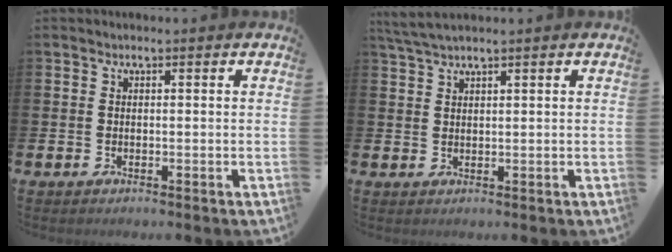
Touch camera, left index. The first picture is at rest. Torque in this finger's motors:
{"motor_torque": [-0.08, -0.23, 0.32, 0.11]}